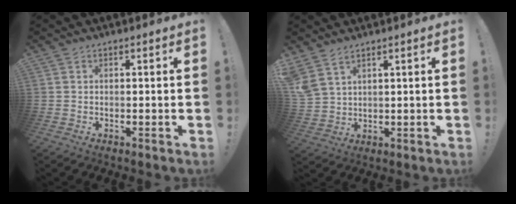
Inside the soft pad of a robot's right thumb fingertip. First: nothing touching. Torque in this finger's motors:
{"motor_torque": [1.26, 3.12, 1.28, 0.50, 0.49]}